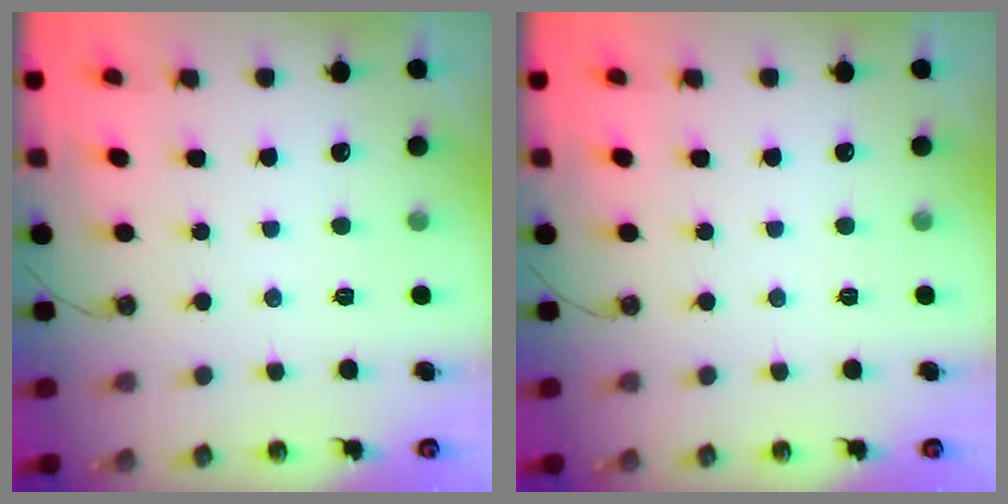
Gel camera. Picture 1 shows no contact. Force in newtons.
{"total": 0.0}